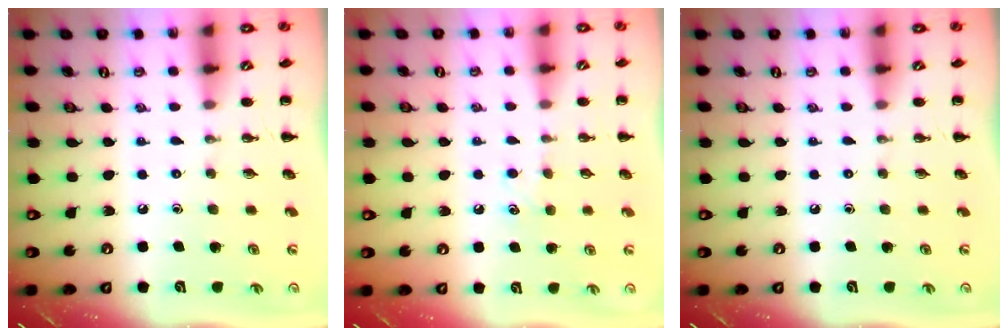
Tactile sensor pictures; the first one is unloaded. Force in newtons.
{"total": 4.9, "press": 4.7, "slide": 1.4}
{"total": 0.0}